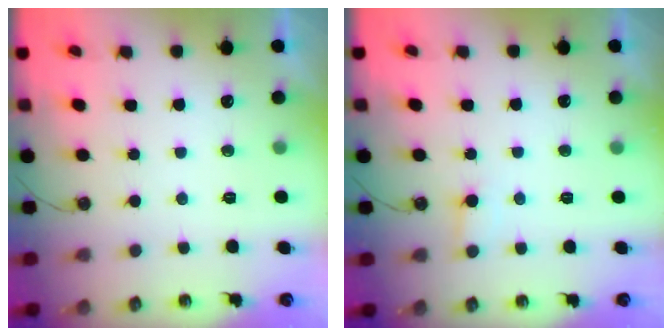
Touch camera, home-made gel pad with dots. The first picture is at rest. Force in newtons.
{"total": 3.3, "press": 3.3, "slide": 0.3}